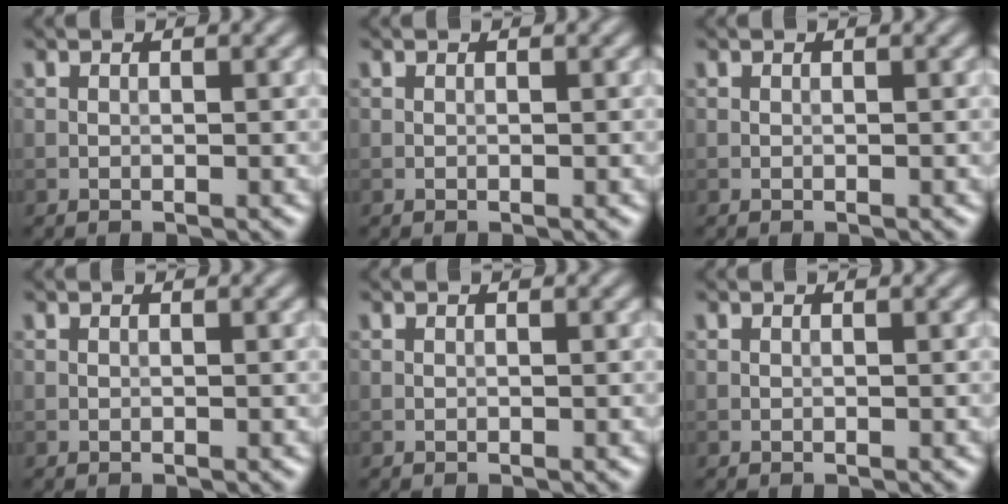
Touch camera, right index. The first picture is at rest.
{"total": 0.0}
{"total": 0.0}
{"total": 0.0}
{"total": 0.0}
{"total": 0.0}